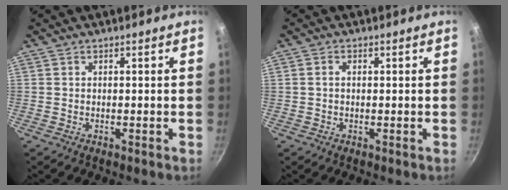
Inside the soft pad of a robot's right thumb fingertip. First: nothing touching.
{"total": 1.4, "force": [0.1, 1.0, 0.9], "torque": [-0.017, 0.005, 0.000]}